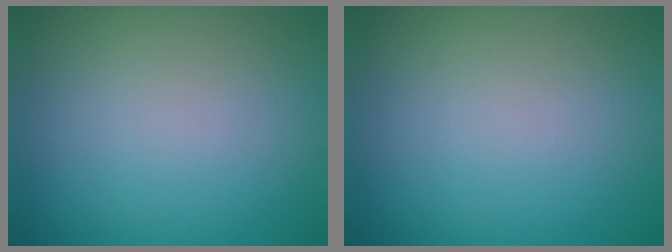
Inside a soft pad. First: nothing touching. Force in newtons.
{"total": 0.0}